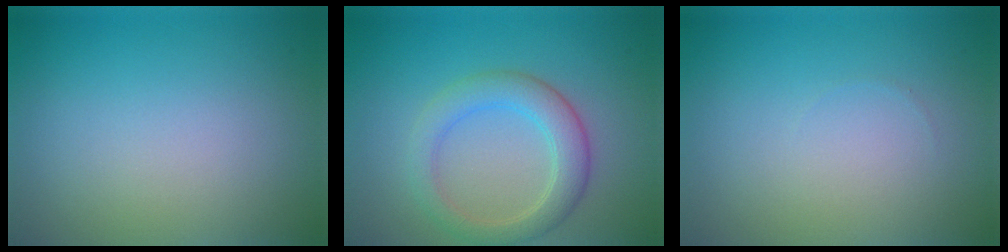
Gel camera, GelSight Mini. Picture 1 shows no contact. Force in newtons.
{"total": 3.9, "press": 3.9, "slide": 0.1}
{"total": 0.0}